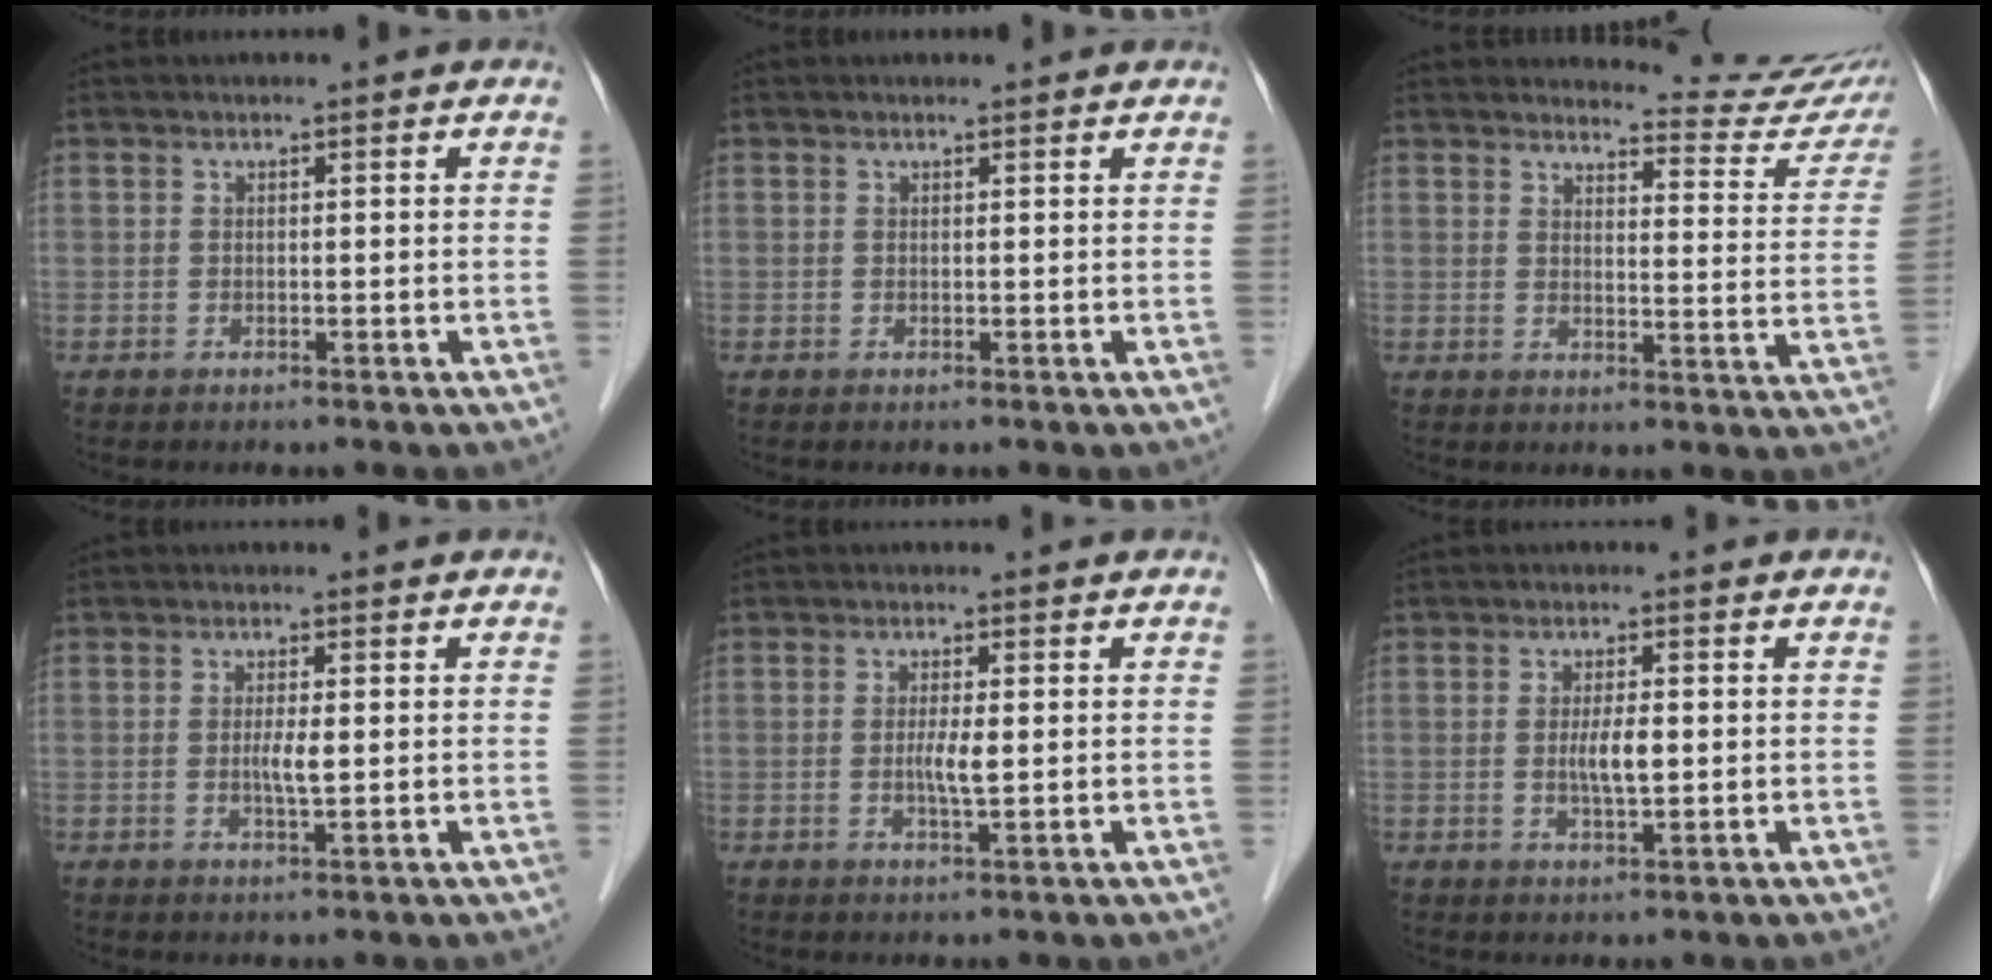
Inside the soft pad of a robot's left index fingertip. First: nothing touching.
{"total": 1.5, "force": [1.4, 0.2, 0.4], "torque": [-0.012, 0.010, 0.017]}
{"total": 12.6, "force": [12.5, 0.7, 1.4], "torque": [0.000, -0.080, 0.122]}
{"total": 2.3, "force": [0.0, 0.1, 2.3], "torque": [-0.048, -0.004, 0.000]}
{"total": 2.7, "force": [-0.1, 0.2, 2.7], "torque": [-0.056, -0.004, -0.001]}
{"total": 3.4, "force": [-0.1, 0.5, 3.4], "torque": [-0.066, -0.004, 0.000]}